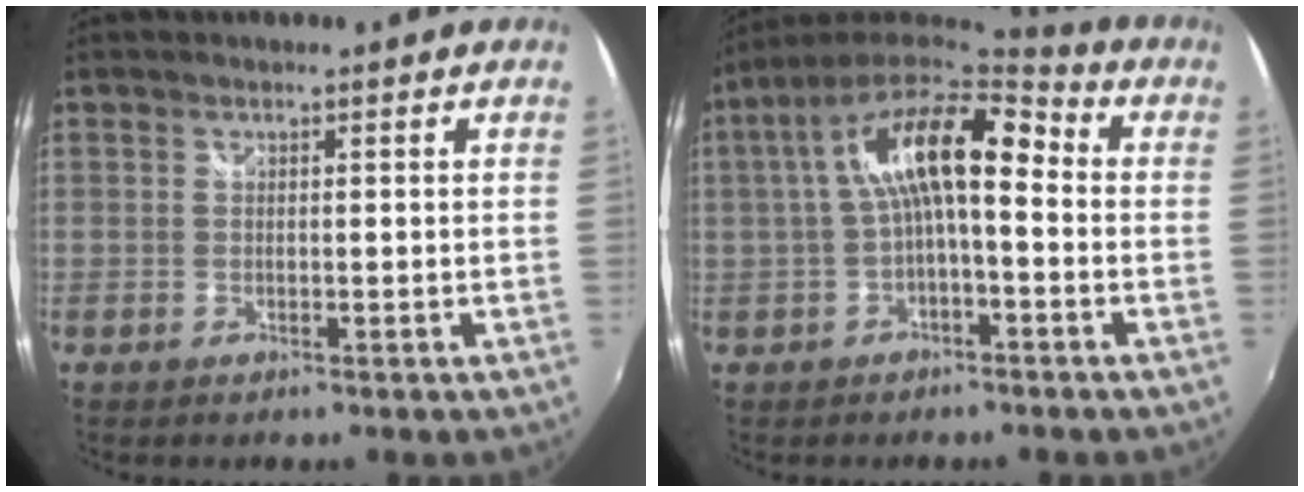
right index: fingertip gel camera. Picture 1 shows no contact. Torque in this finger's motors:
{"motor_torque": [0.94, -0.30, 1.05, 0.21]}